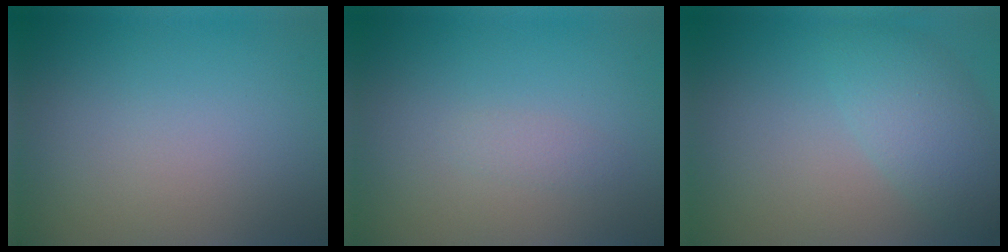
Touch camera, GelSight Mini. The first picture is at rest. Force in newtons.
{"total": 0.9, "press": 0.9, "slide": 0.0}
{"total": 4.3, "press": 4.3, "slide": 0.1}